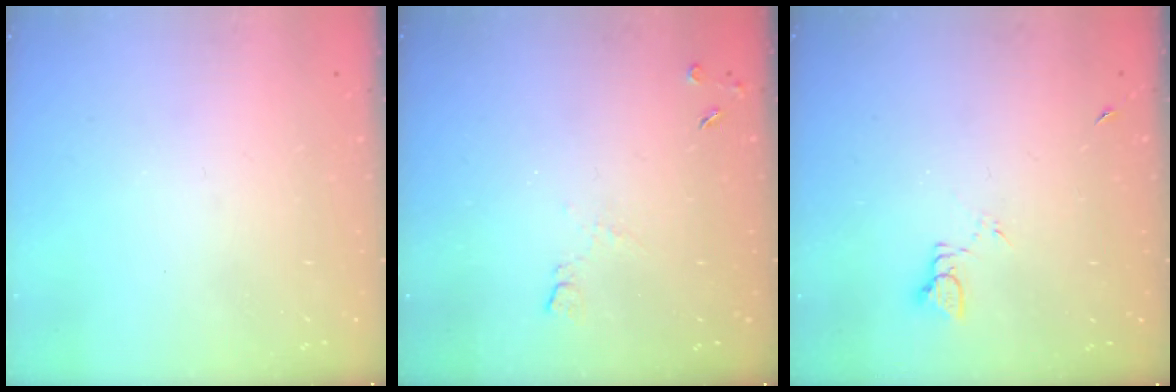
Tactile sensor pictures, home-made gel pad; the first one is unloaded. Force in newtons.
{"total": 4.1, "press": 4.0, "slide": 0.8}
{"total": 2.5, "press": 2.5, "slide": 0.3}